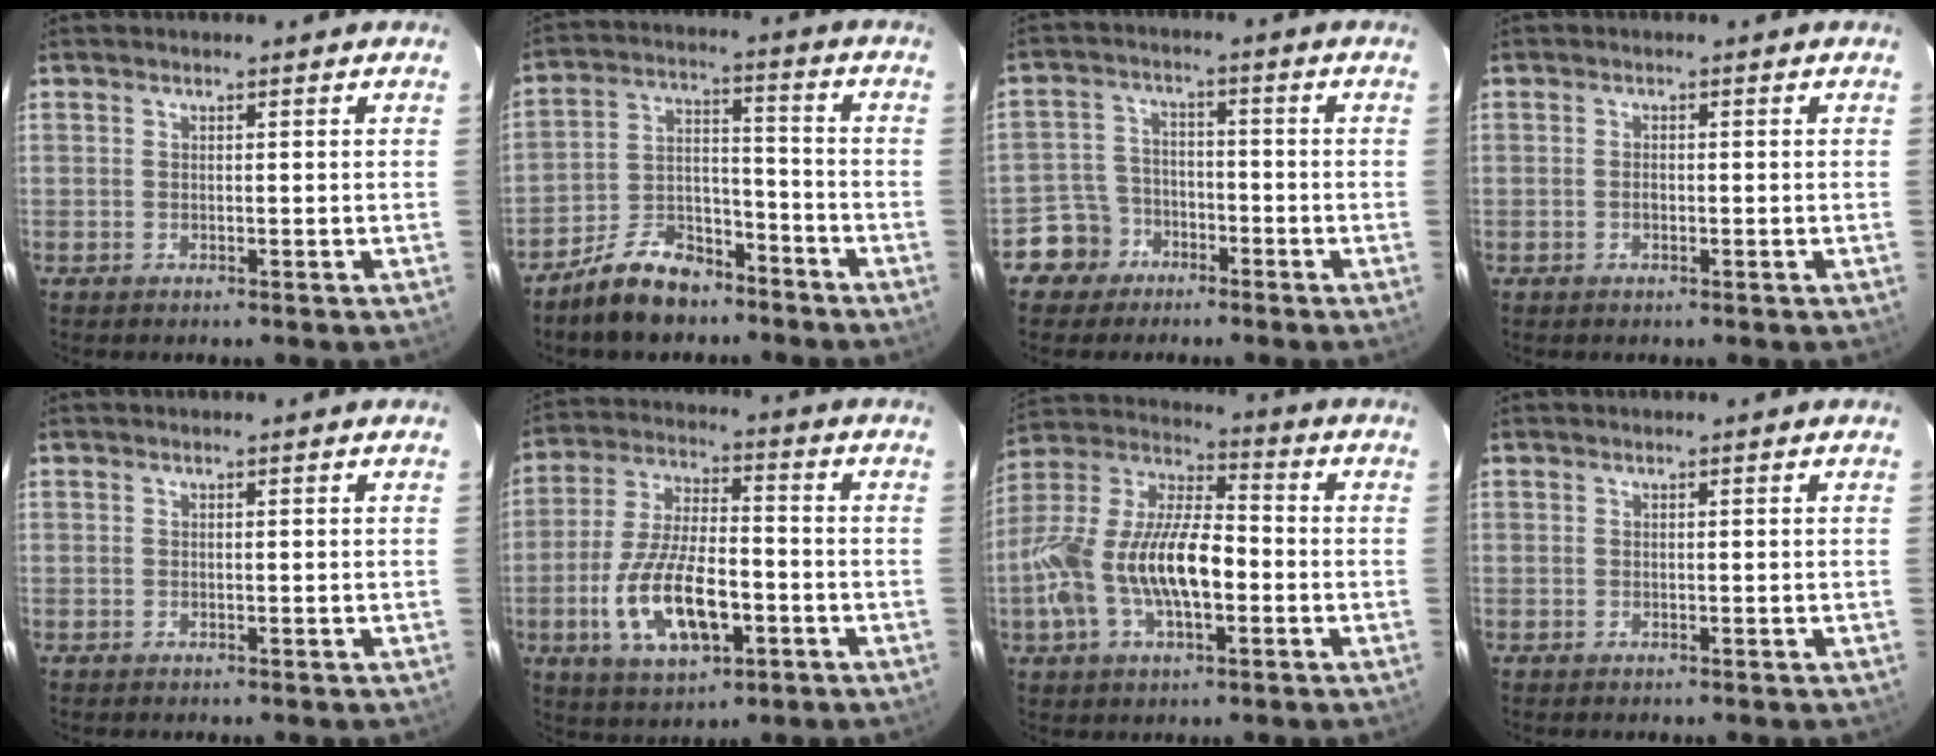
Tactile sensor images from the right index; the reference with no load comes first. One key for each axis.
{"total": 11.8, "fx": -8.9, "fy": 5.8, "fz": 5.2, "tx": -0.108, "ty": 0.032, "tz": -0.145}
{"total": 6.8, "fx": -4.2, "fy": 5.3, "fz": 0.4, "tx": -0.029, "ty": 0.027, "tz": -0.074}
{"total": 1.2, "fx": -0.4, "fy": 0.7, "fz": 0.8, "tx": -0.017, "ty": 0.002, "tz": -0.007}
{"total": 0.0}
{"total": 15.7, "fx": -5.2, "fy": 6.7, "fz": 13.2, "tx": -0.275, "ty": -0.006, "tz": -0.085}
{"total": 18.6, "fx": -4.2, "fy": 8.1, "fz": 16.3, "tx": -0.330, "ty": 0.000, "tz": -0.080}
{"total": 0.0}